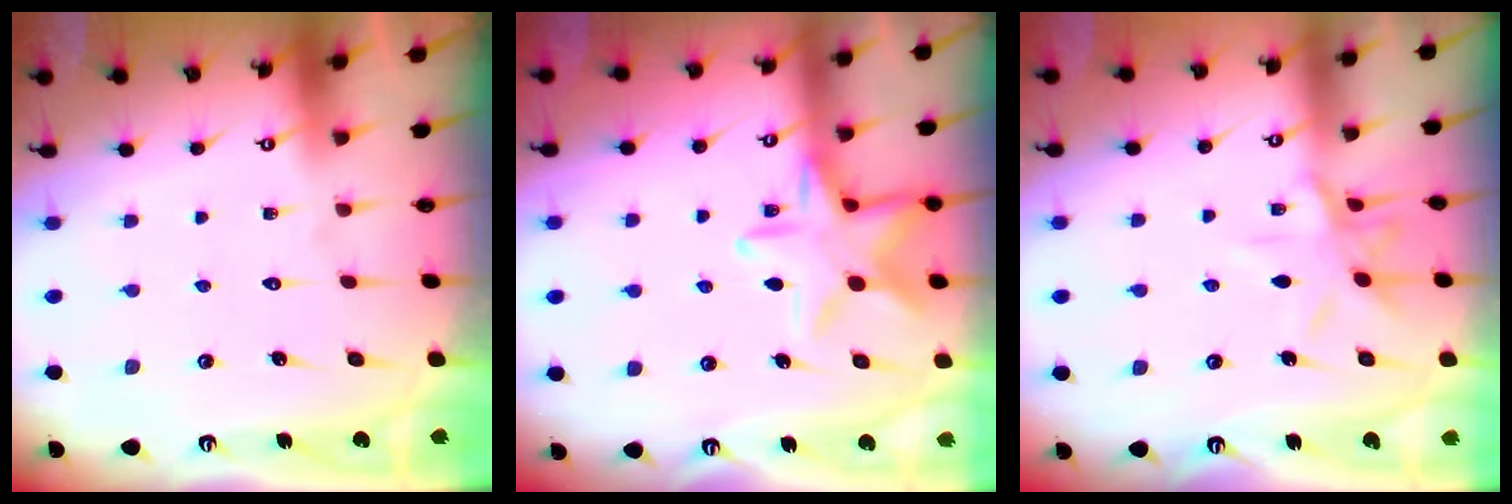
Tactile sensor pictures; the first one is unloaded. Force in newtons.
{"total": 14.4, "press": 14.4, "slide": 1.1}
{"total": 8.9, "press": 8.9, "slide": 0.7}